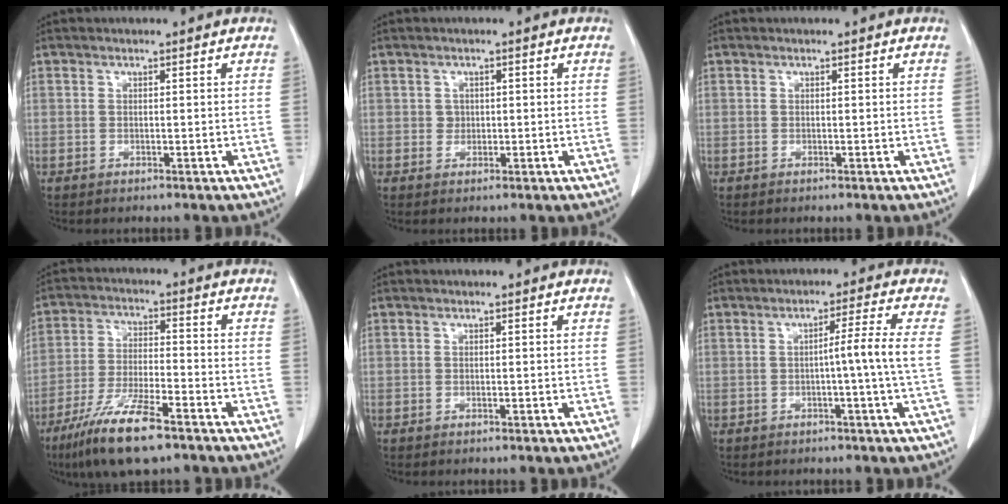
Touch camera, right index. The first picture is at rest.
{"total": 1.3, "force": [0.1, 1.2, 0.4], "torque": [-0.005, 0.002, 0.004]}
{"total": 0.0}
{"total": 11.8, "force": [-8.0, 2.0, 8.5], "torque": [-0.167, -0.024, -0.143]}
{"total": 0.0}
{"total": 4.6, "force": [-0.5, -1.7, 4.3], "torque": [-0.064, 0.003, -0.010]}